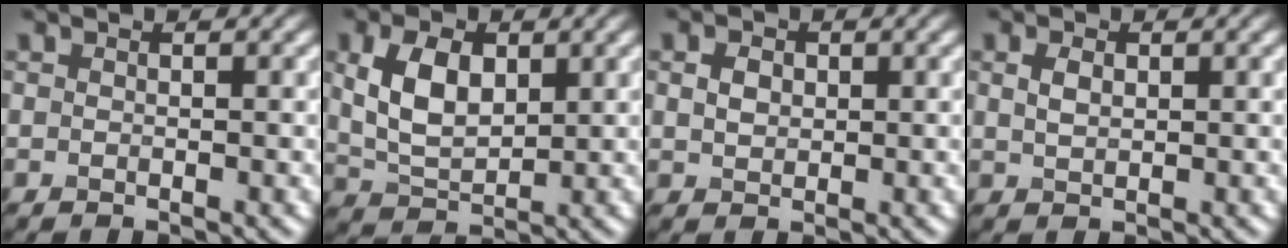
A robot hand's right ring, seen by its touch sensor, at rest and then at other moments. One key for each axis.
{"total": 5.6, "fx": 1.5, "fy": 3.4, "fz": 4.2, "tx": -0.093, "ty": 0.003, "tz": 0.031}
{"total": 1.8, "fx": 0.4, "fy": 1.4, "fz": 1.1, "tx": -0.022, "ty": 0.002, "tz": 0.008}
{"total": 1.6, "fx": 0.6, "fy": 1.0, "fz": 1.1, "tx": -0.023, "ty": 0.001, "tz": 0.012}